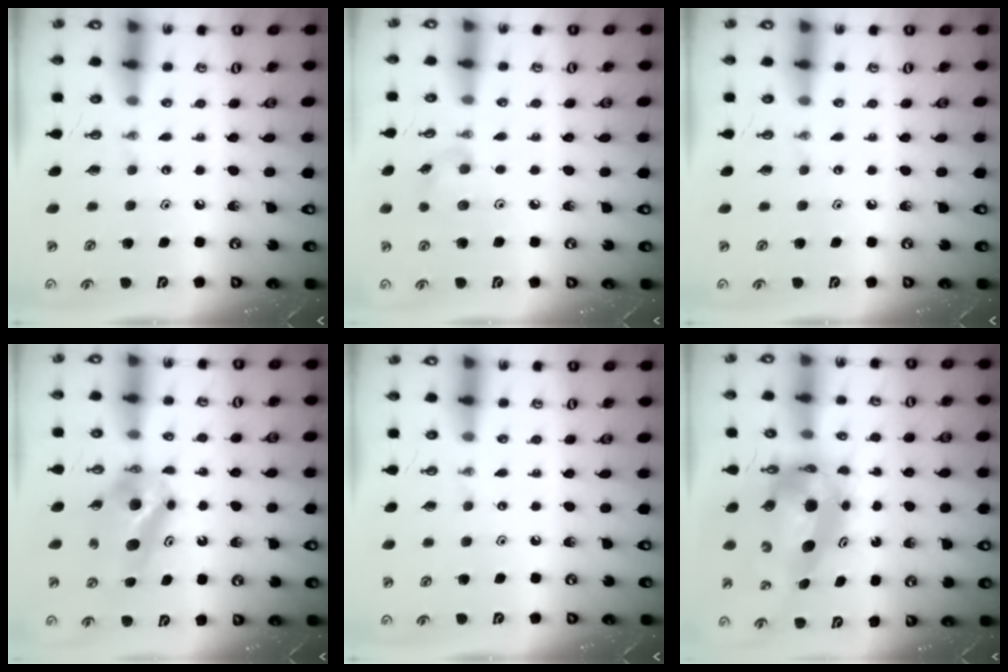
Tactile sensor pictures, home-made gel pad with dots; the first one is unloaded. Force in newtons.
{"total": 5.3, "press": 5.3, "slide": 0.6}
{"total": 0.0}
{"total": 8.4, "press": 5.9, "slide": 5.9}
{"total": 0.0}
{"total": 9.2, "press": 9.2, "slide": 0.6}